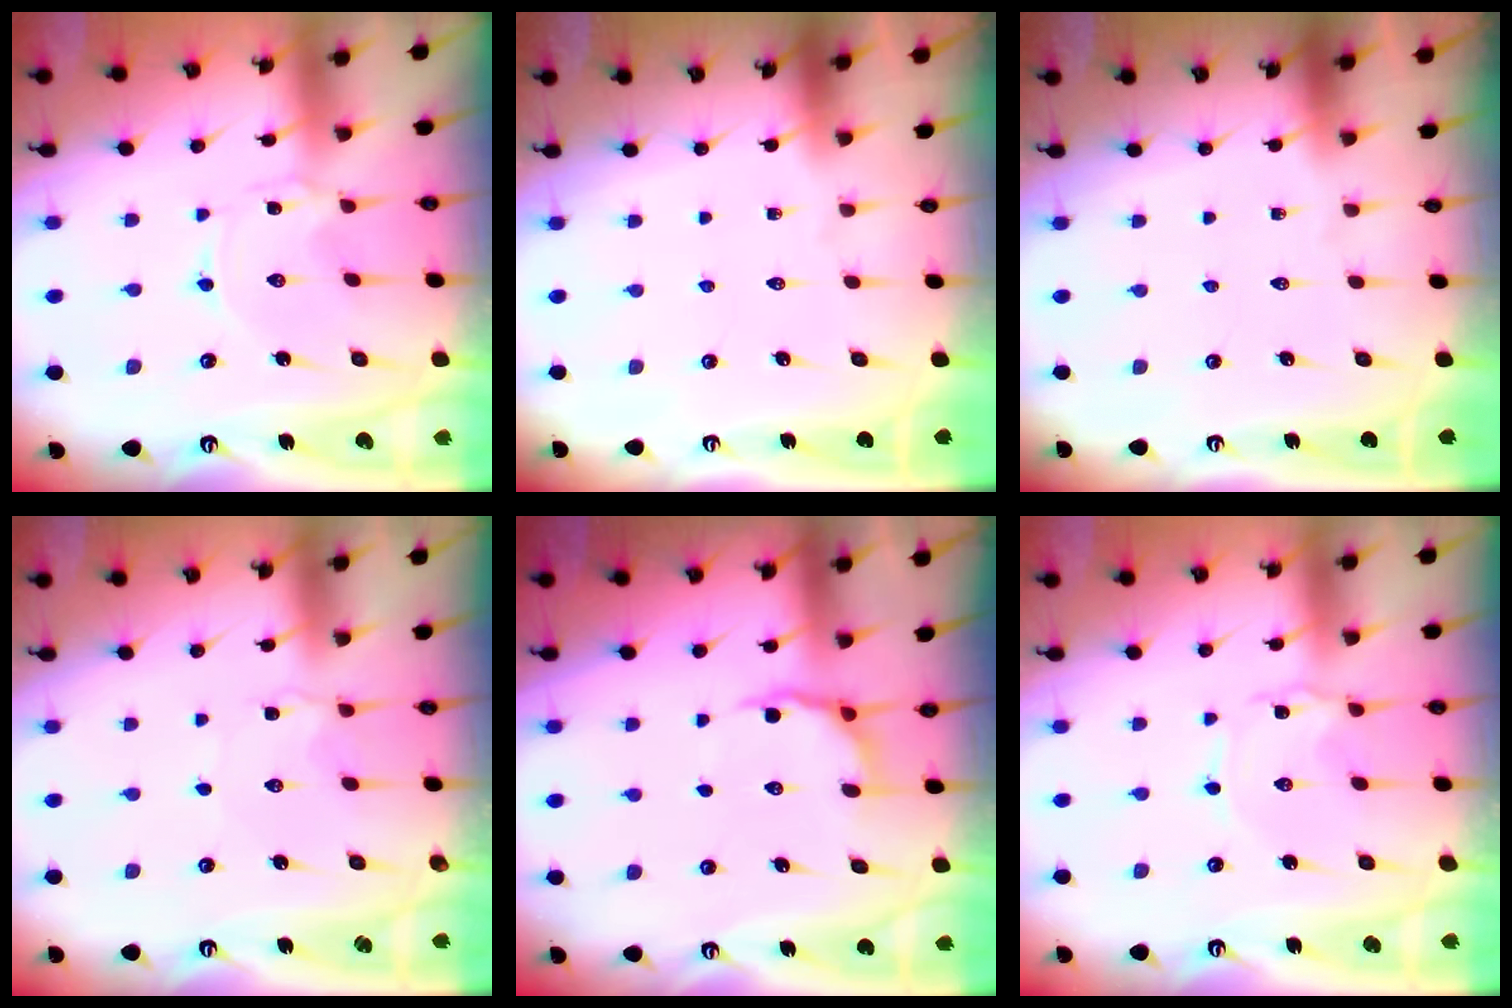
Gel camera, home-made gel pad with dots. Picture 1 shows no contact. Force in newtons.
{"total": 0.0}
{"total": 0.0}
{"total": 2.2, "press": 2.2, "slide": 0.3}
{"total": 5.6, "press": 5.0, "slide": 2.4}
{"total": 1.7, "press": 1.7, "slide": 0.2}